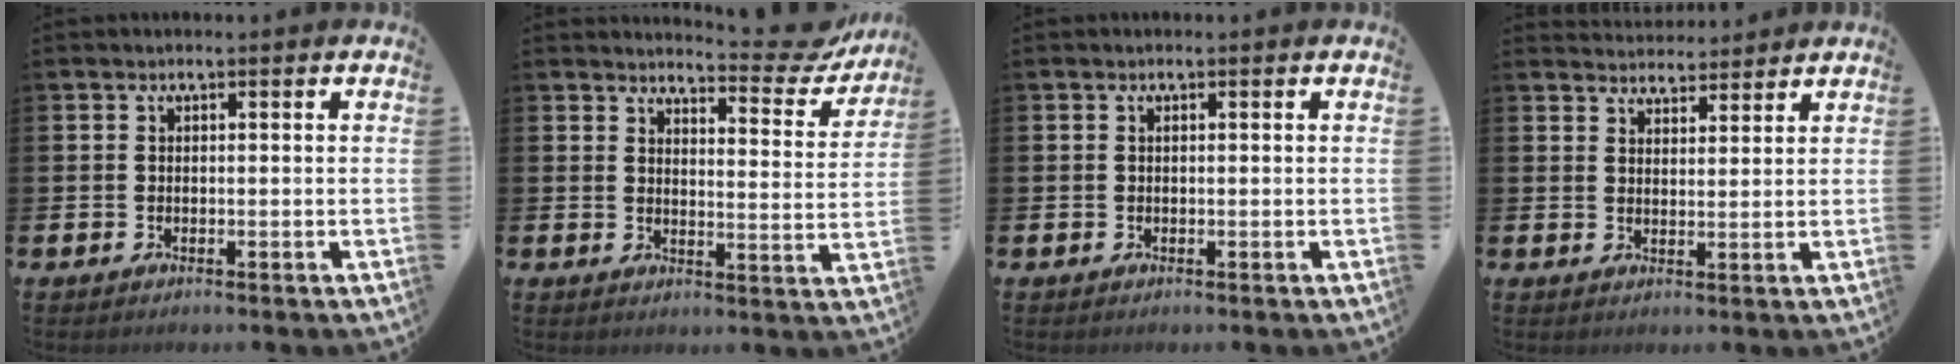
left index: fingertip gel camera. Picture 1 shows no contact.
{"total": 5.2, "force": [5.0, 0.8, 1.3], "torque": [-0.011, -0.041, 0.078]}
{"total": 0.0}
{"total": 3.7, "force": [3.6, 0.7, -0.3], "torque": [-0.002, -0.017, 0.067]}